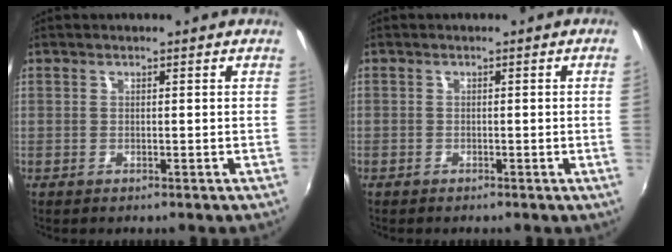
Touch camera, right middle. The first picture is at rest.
{"total": 1.2, "force": [-0.3, -0.7, 0.9], "torque": [-0.010, -0.007, -0.004]}